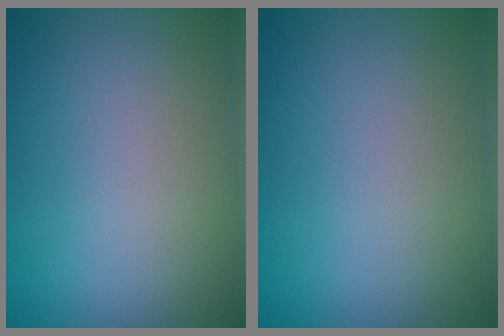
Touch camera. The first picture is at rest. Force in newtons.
{"total": 0.0}